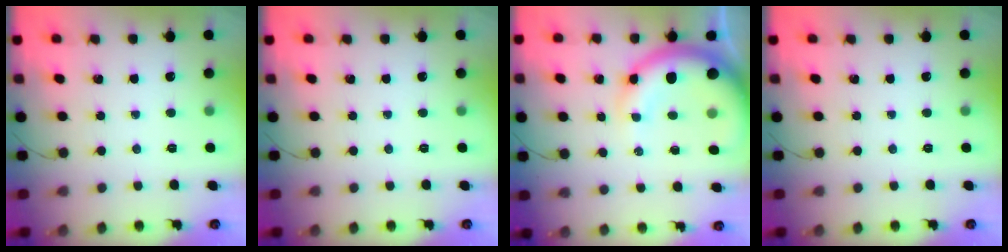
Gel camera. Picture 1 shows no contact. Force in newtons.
{"total": 0.0}
{"total": 12.2, "press": 11.9, "slide": 2.7}
{"total": 0.0}